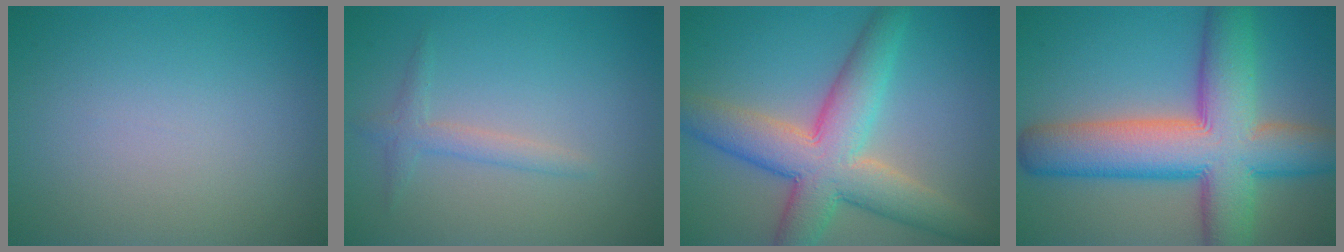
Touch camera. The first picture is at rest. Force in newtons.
{"total": 1.7, "press": 1.7, "slide": 0.1}
{"total": 8.7, "press": 8.6, "slide": 0.4}
{"total": 12.6, "press": 12.6, "slide": 0.6}